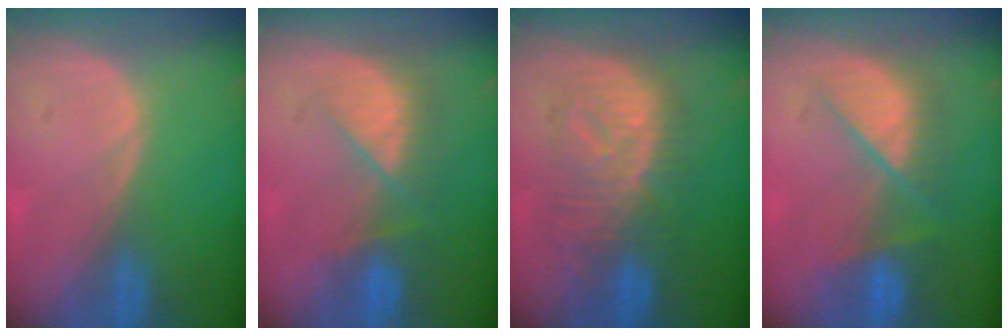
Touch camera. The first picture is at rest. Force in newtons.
{"total": 7.2, "press": 6.6, "slide": 2.9}
{"total": 9.3, "press": 9.3, "slide": 0.4}
{"total": 7.3, "press": 7.2, "slide": 1.0}